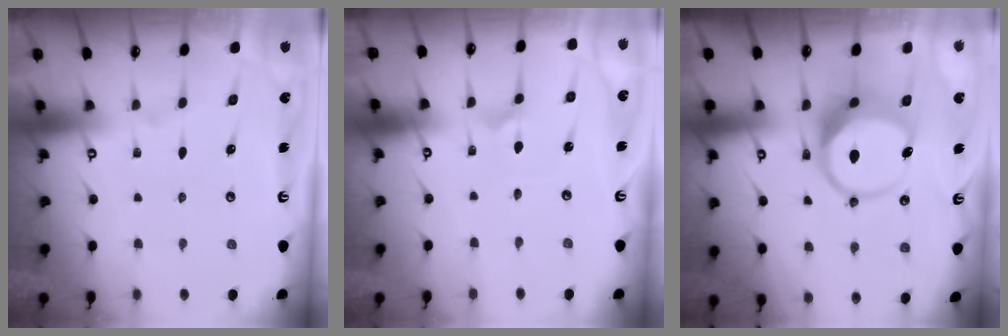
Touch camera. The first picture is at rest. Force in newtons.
{"total": 1.6, "press": 1.6, "slide": 0.1}
{"total": 11.0, "press": 10.9, "slide": 1.3}